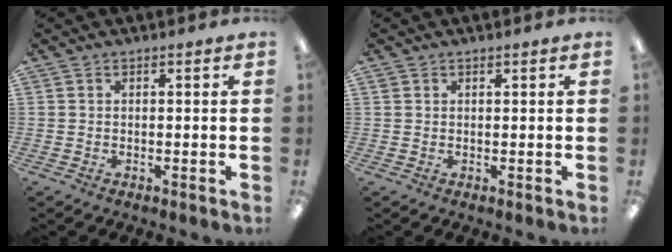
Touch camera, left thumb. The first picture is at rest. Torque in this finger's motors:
{"motor_torque": [0.11, -0.02, 0.27, -0.09, 0.00]}